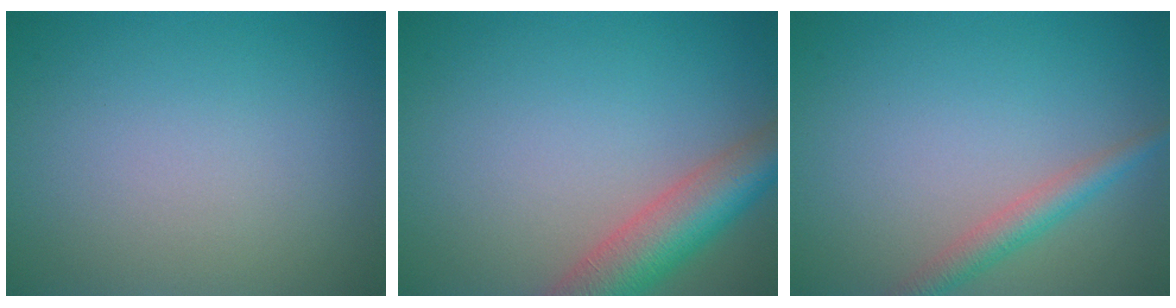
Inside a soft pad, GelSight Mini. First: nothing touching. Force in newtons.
{"total": 6.2, "press": 6.2, "slide": 0.4}
{"total": 2.5, "press": 2.5, "slide": 0.0}